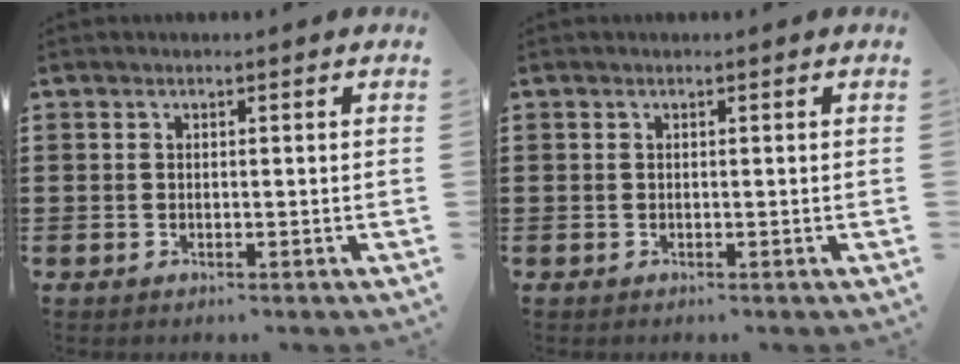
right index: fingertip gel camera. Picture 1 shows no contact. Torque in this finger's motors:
{"motor_torque": [0.31, 0.46, 0.03, 0.01]}